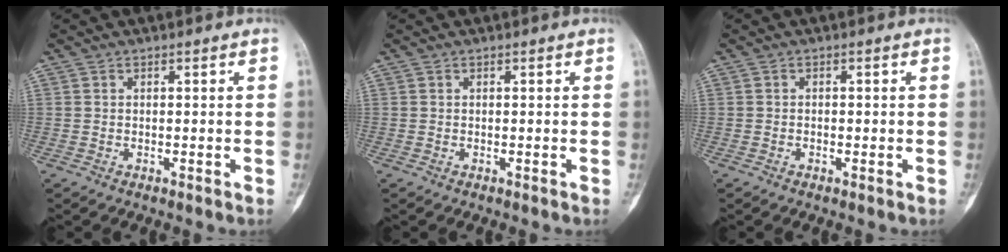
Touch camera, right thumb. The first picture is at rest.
{"total": 0.0}
{"total": 0.6, "force": [-0.2, 0.4, 0.4], "torque": [-0.007, 0.001, -0.005]}